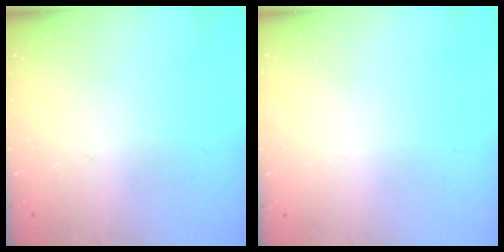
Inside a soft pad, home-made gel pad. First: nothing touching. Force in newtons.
{"total": 0.0}